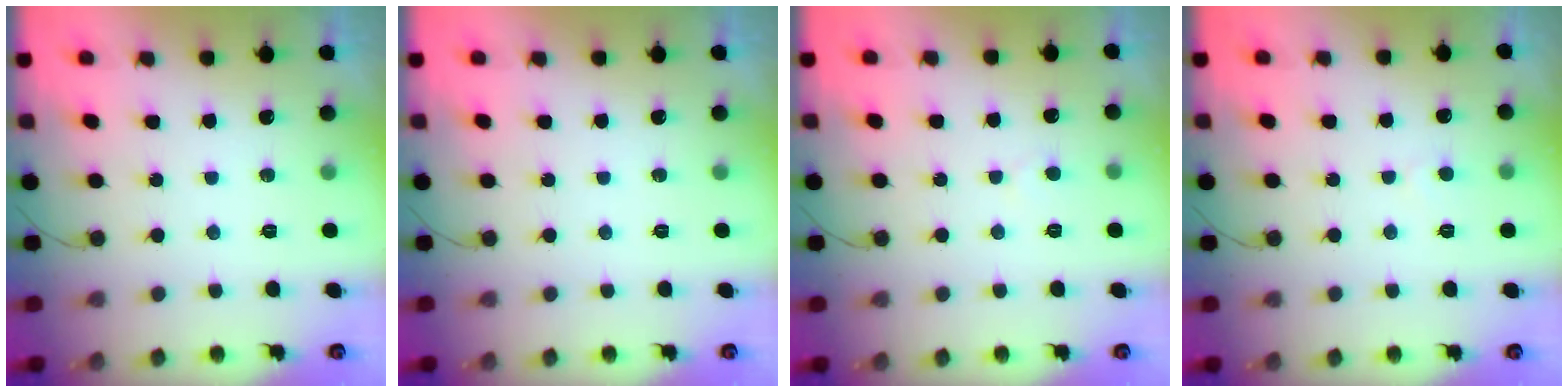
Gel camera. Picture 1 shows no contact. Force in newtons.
{"total": 0.0}
{"total": 2.7, "press": 2.7, "slide": 0.2}
{"total": 2.7, "press": 2.7, "slide": 0.3}